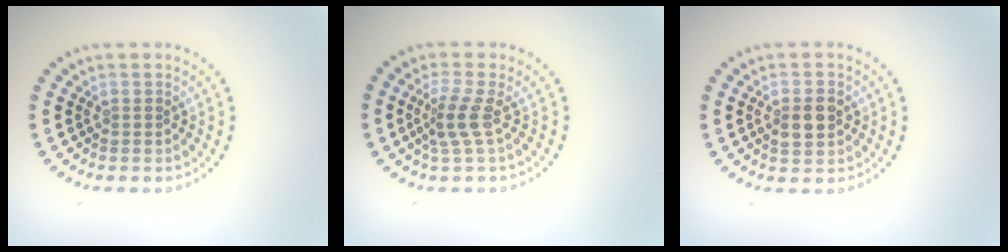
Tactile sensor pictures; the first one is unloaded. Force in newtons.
{"total": 2.3, "press": 1.8, "slide": 1.5}
{"total": 2.8, "press": 2.8, "slide": 0.2}